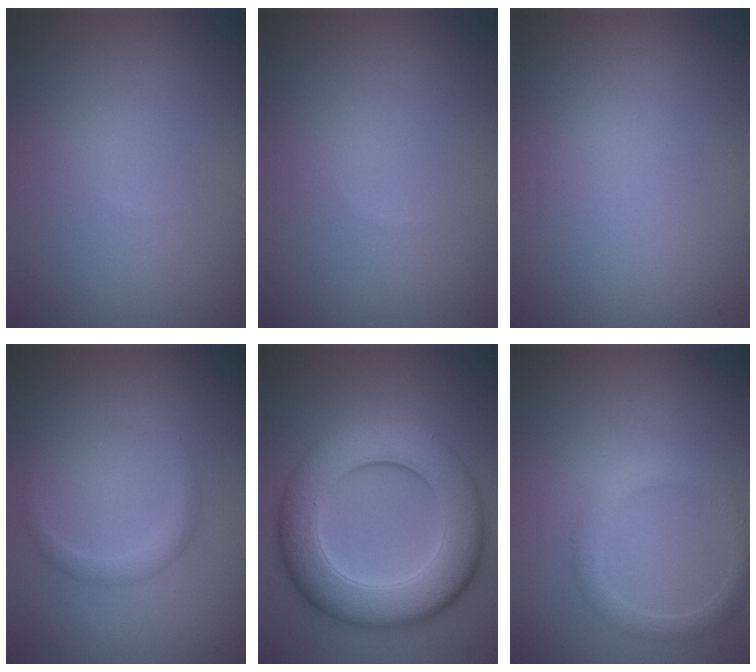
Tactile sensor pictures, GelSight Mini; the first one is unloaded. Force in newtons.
{"total": 0.0}
{"total": 0.0}
{"total": 1.5, "press": 1.5, "slide": 0.2}
{"total": 9.9, "press": 9.9, "slide": 0.3}
{"total": 1.9, "press": 1.9, "slide": 0.2}